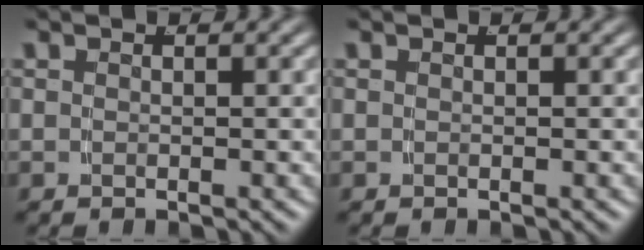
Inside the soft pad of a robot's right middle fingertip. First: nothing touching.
{"total": 0.0}